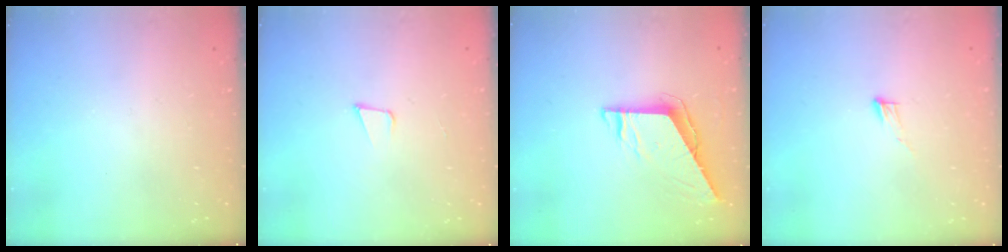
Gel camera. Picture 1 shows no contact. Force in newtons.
{"total": 3.4, "press": 2.2, "slide": 2.6}
{"total": 7.2, "press": 7.2, "slide": 0.5}
{"total": 3.7, "press": 3.7, "slide": 0.3}